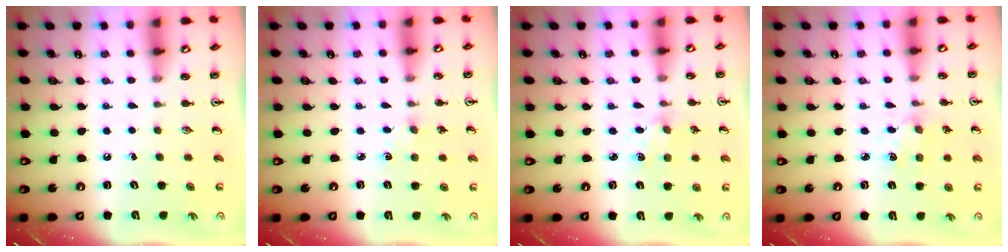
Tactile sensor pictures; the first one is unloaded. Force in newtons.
{"total": 3.3, "press": 3.3, "slide": 0.5}
{"total": 1.6, "press": 1.6, "slide": 0.1}
{"total": 2.5, "press": 2.5, "slide": 0.2}